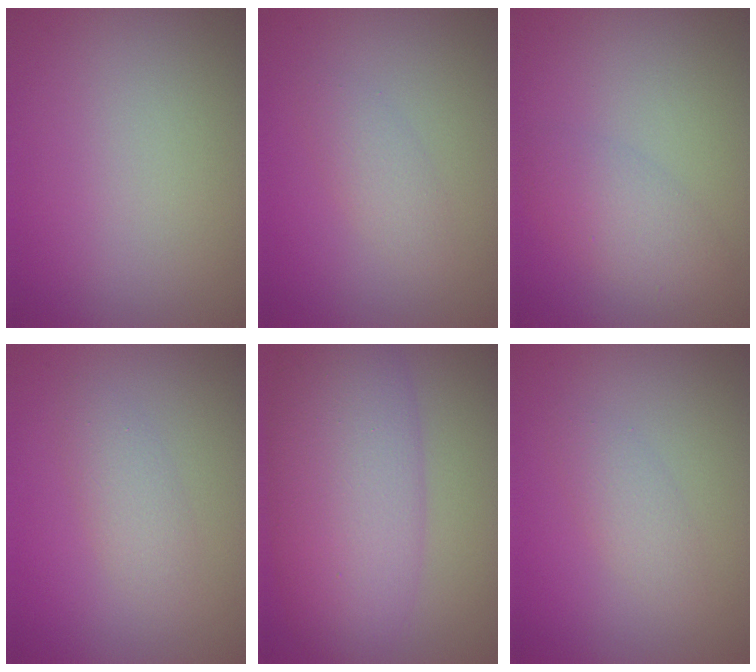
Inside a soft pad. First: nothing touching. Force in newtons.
{"total": 1.7, "press": 1.7, "slide": 0.1}
{"total": 2.7, "press": 2.7, "slide": 0.2}
{"total": 2.0, "press": 2.0, "slide": 0.2}
{"total": 9.1, "press": 9.1, "slide": 0.2}
{"total": 1.7, "press": 1.7, "slide": 0.1}